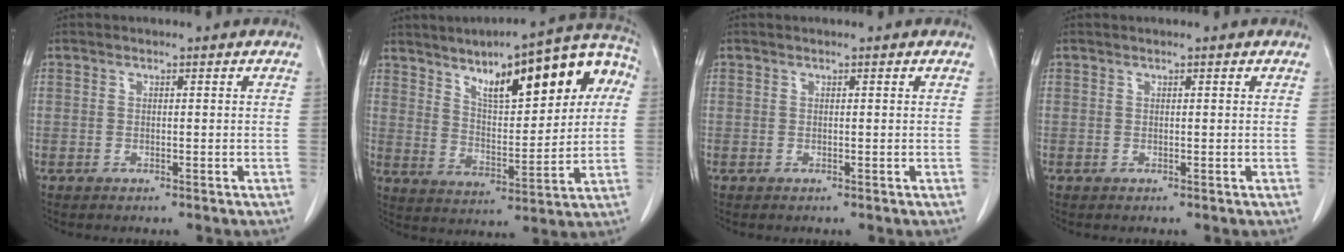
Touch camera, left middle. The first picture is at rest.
{"total": 19.2, "force": [7.7, 5.9, 16.5], "torque": [-0.238, 0.036, 0.119]}
{"total": 0.0}
{"total": 0.6, "force": [0.5, 0.0, 0.4], "torque": [-0.005, 0.006, 0.008]}